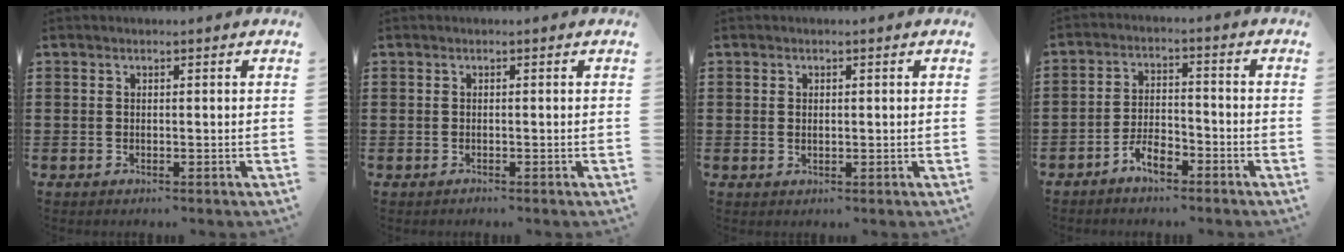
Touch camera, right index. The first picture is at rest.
{"total": 0.0}
{"total": 0.8, "force": [0.2, 0.5, 0.5], "torque": [-0.013, 0.003, 0.003]}
{"total": 4.5, "force": [-3.4, 1.7, 2.5], "torque": [-0.050, 0.008, -0.066]}